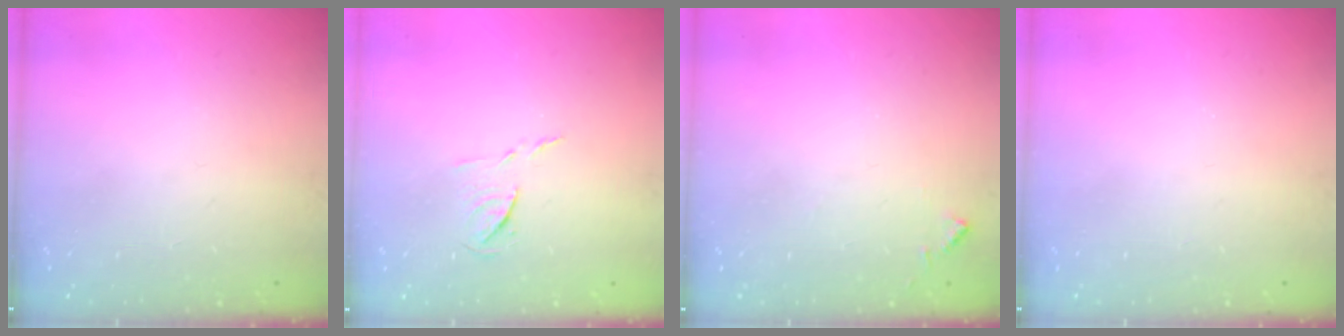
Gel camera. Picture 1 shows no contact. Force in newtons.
{"total": 7.3, "press": 7.3, "slide": 0.5}
{"total": 5.8, "press": 5.7, "slide": 0.7}
{"total": 0.0}